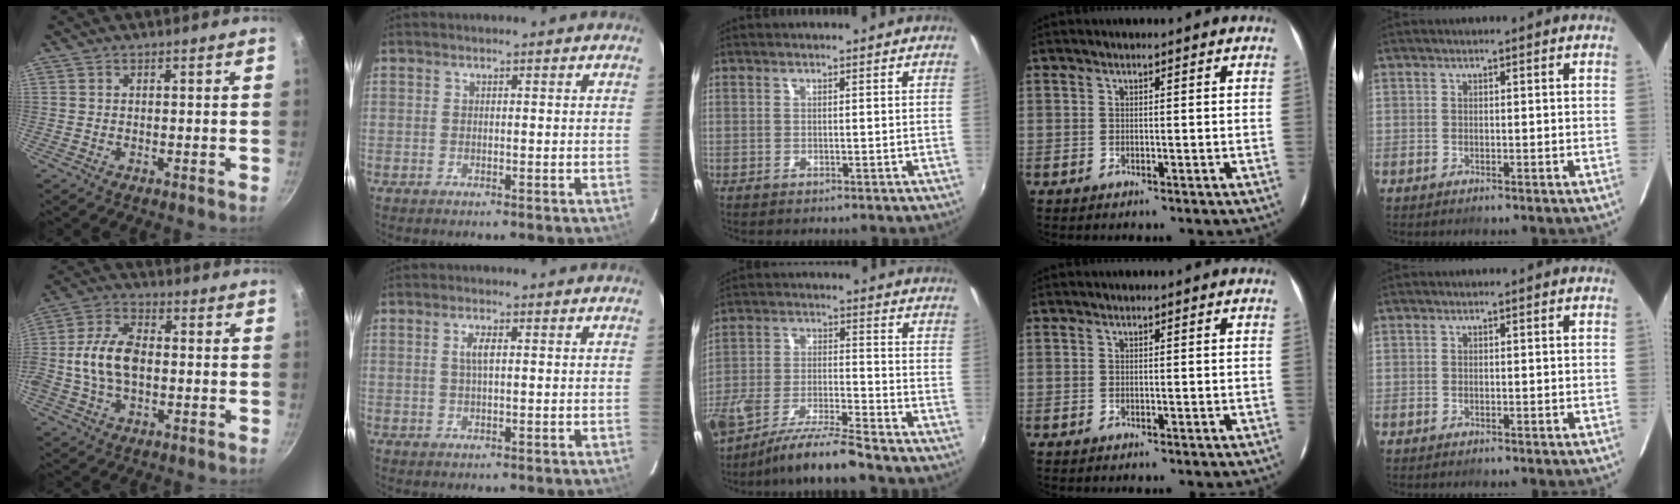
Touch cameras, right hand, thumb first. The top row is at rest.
{"thumb": {"total": 11.4, "force": [-0.7, 7.1, 8.9], "torque": [-0.167, 0.025, -0.024]}, "index": {"total": 2.3, "force": [0.6, 0.6, 2.2], "torque": [-0.044, 0.003, 0.011]}, "middle": {"total": 11.7, "force": [-9.5, 0.6, 6.7], "torque": [-0.139, -0.014, -0.174]}}